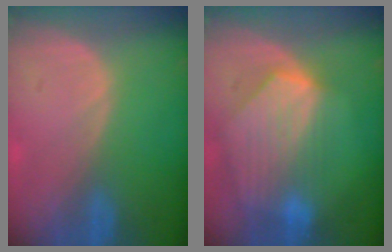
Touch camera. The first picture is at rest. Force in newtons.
{"total": 9.2, "press": 8.1, "slide": 4.3}